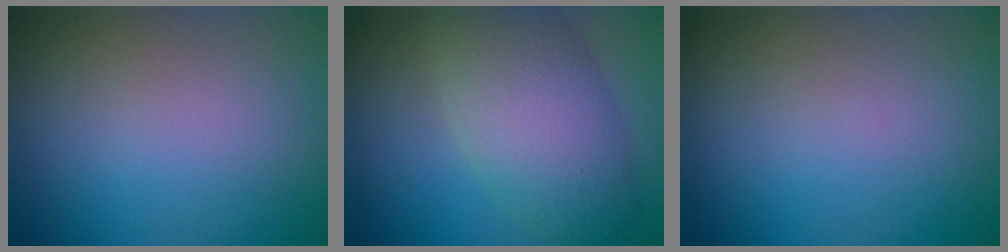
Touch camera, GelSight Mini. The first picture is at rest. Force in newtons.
{"total": 7.2, "press": 7.2, "slide": 0.5}
{"total": 0.0}